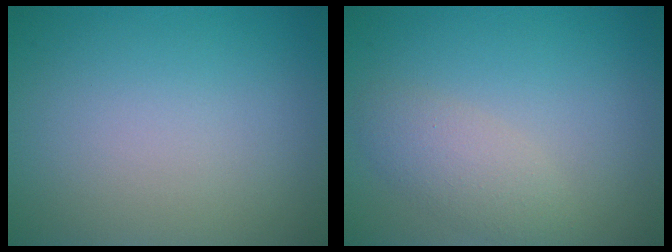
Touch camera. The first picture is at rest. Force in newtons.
{"total": 2.6, "press": 2.6, "slide": 0.2}